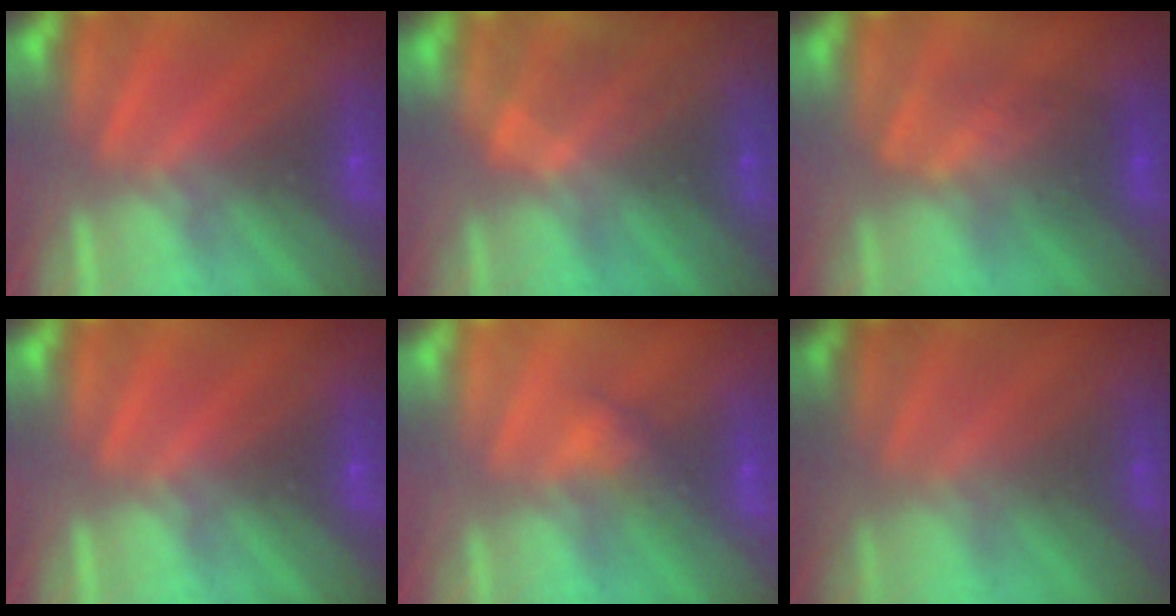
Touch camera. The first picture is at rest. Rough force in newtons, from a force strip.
{"total": 1.7}
{"total": 3.4}
{"total": 0.0}
{"total": 2.9}
{"total": 1.8}